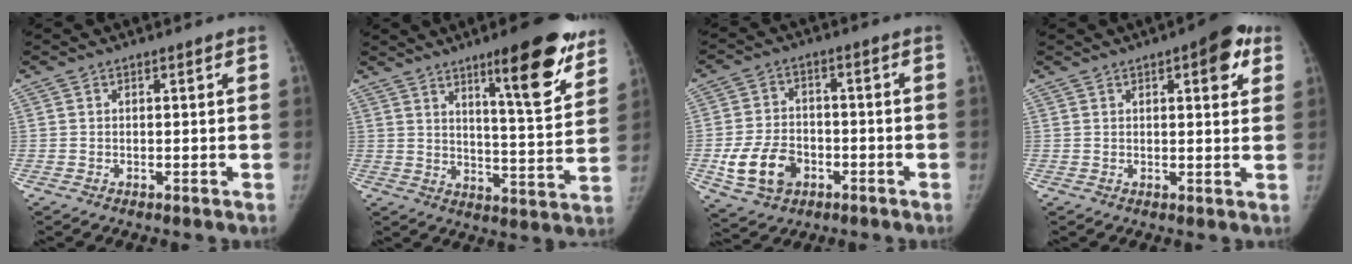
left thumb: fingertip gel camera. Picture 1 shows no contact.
{"total": 16.6, "force": [10.3, 3.2, 12.6], "torque": [-0.143, -0.061, 0.151]}
{"total": 10.4, "force": [-3.5, 7.6, 6.1], "torque": [-0.098, 0.015, -0.057]}
{"total": 7.6, "force": [3.6, 2.8, 6.1], "torque": [-0.054, -0.008, 0.038]}